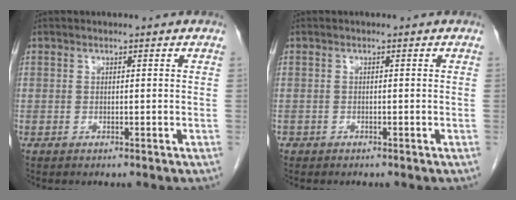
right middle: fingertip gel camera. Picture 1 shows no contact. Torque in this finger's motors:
{"motor_torque": [-0.01, 0.06, -0.01, 0.01]}